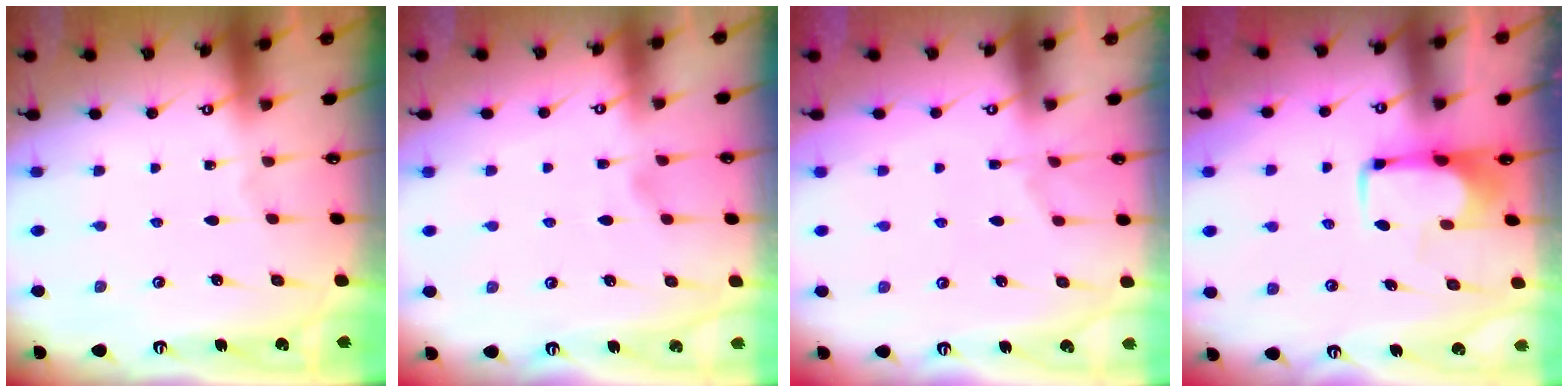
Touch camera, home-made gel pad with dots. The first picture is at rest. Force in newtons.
{"total": 1.0, "press": 0.0, "slide": 1.0}
{"total": 5.9, "press": 5.7, "slide": 1.3}
{"total": 1.9, "press": 1.9, "slide": 0.4}